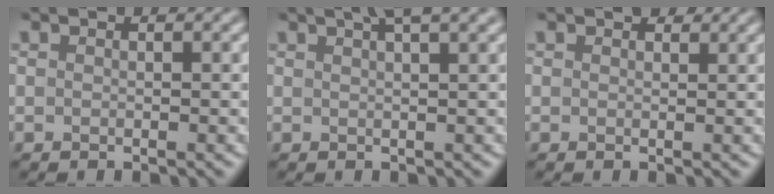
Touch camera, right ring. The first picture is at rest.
{"total": 4.5, "force": [3.0, 1.2, 3.1], "torque": [-0.020, 0.015, 0.022]}
{"total": 1.2, "force": [0.9, 0.5, 0.5], "torque": [-0.008, -0.002, 0.015]}